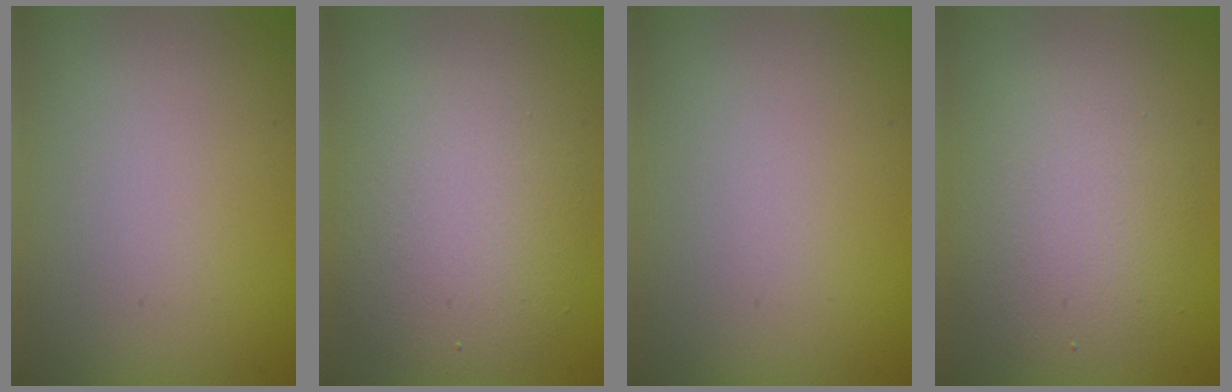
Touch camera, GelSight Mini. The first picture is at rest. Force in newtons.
{"total": 4.8, "press": 4.8, "slide": 0.3}
{"total": 0.0}
{"total": 4.1, "press": 4.1, "slide": 0.1}